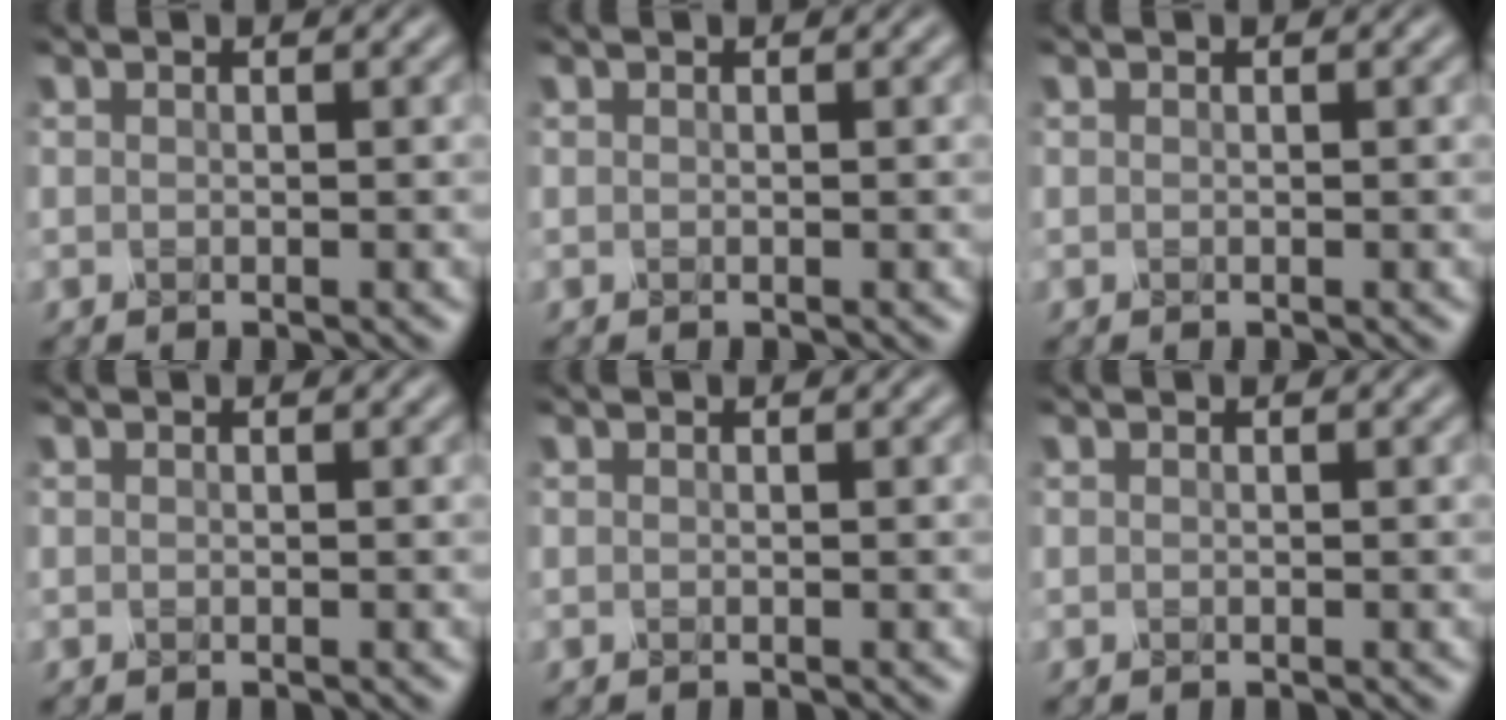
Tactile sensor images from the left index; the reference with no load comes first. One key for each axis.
{"total": 0.0}
{"total": 0.0}
{"total": 0.0}
{"total": 0.0}
{"total": 0.0}